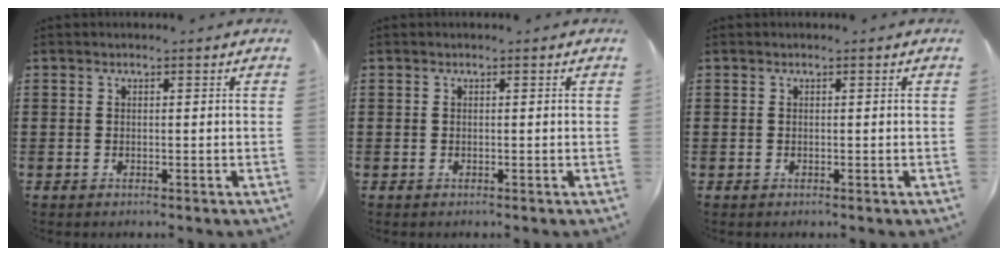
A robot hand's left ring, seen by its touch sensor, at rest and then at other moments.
{"total": 0.0}
{"total": 0.0}